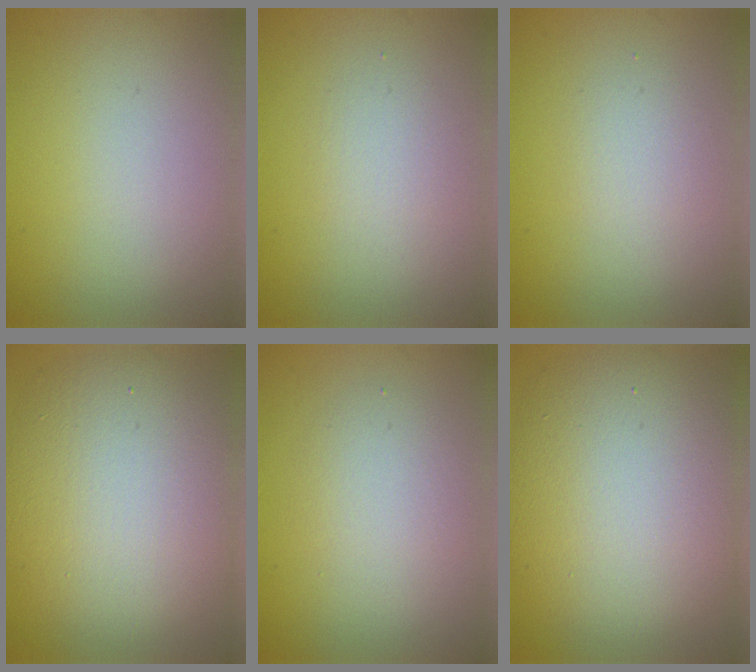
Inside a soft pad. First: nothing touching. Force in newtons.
{"total": 1.6, "press": 1.6, "slide": 0.1}
{"total": 1.7, "press": 1.6, "slide": 0.1}
{"total": 10.8, "press": 10.8, "slide": 0.3}
{"total": 2.7, "press": 2.7, "slide": 0.1}
{"total": 11.6, "press": 11.6, "slide": 0.7}